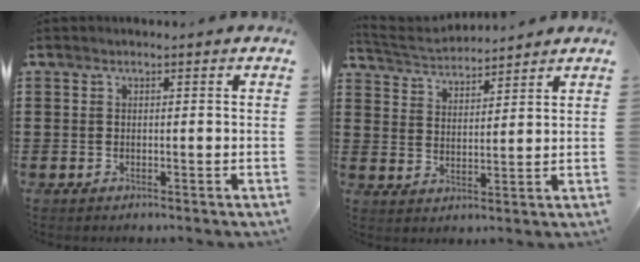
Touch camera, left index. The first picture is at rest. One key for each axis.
{"total": 3.3, "fx": 3.3, "fy": 0.4, "fz": 0.0, "tx": -0.017, "ty": -0.014, "tz": 0.057}